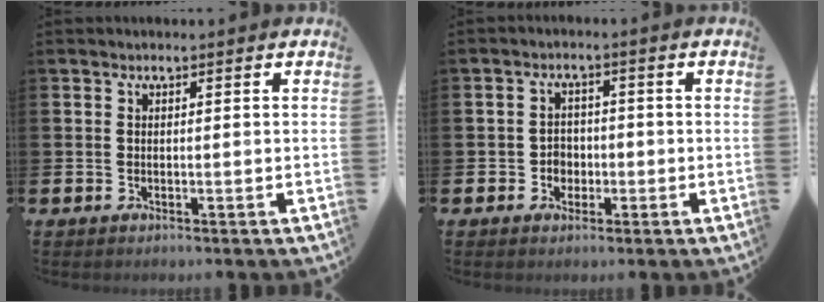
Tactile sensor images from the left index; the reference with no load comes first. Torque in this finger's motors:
{"motor_torque": [0.38, -0.20, 0.24, 0.03]}